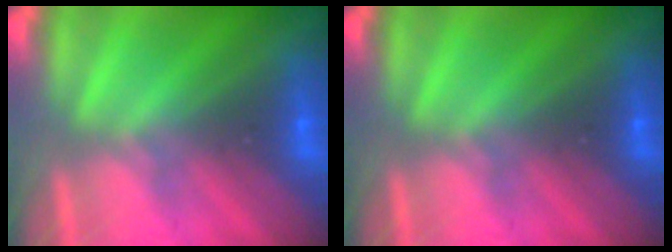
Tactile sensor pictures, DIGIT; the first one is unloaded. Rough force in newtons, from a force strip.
{"total": 0.0}